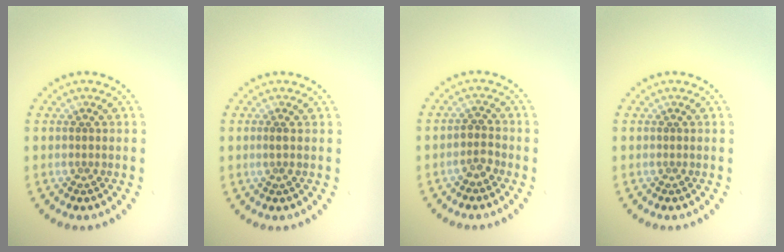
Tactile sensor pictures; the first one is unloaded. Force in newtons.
{"total": 0.5, "press": 0.2, "slide": 0.5}
{"total": 1.5, "press": 1.3, "slide": 0.7}
{"total": 0.0}